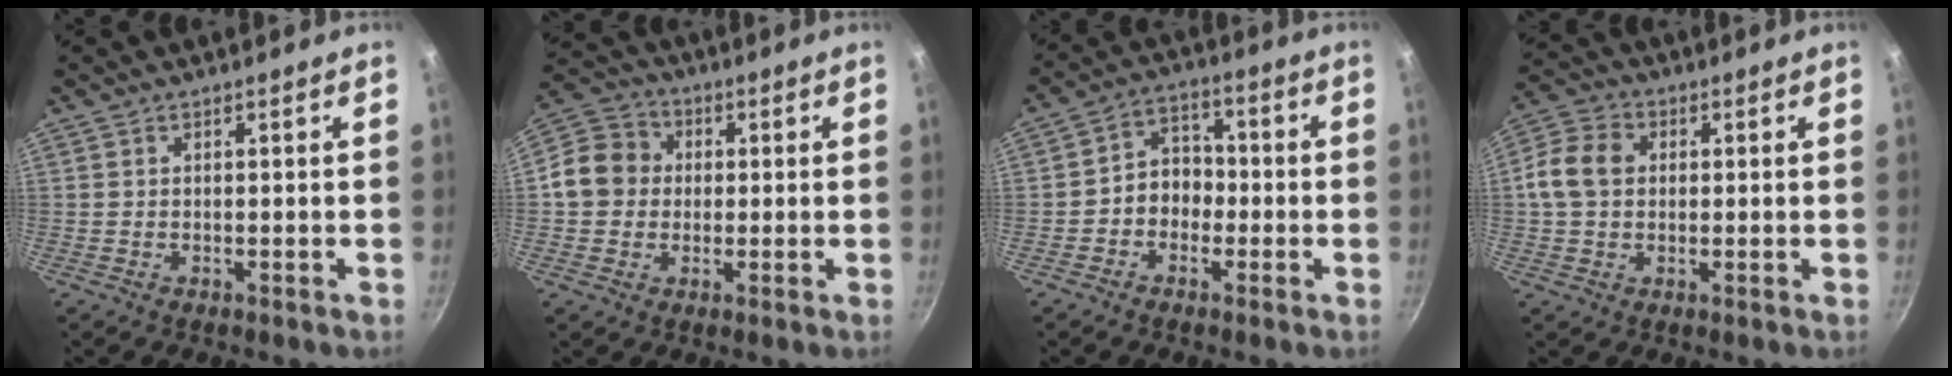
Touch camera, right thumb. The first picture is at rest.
{"total": 9.6, "force": [0.3, 8.6, 4.2], "torque": [-0.046, 0.019, -0.016]}
{"total": 6.8, "force": [-1.6, 5.5, 3.6], "torque": [-0.016, 0.029, -0.037]}
{"total": 8.6, "force": [0.8, 6.8, 5.3], "torque": [-0.086, 0.016, -0.001]}